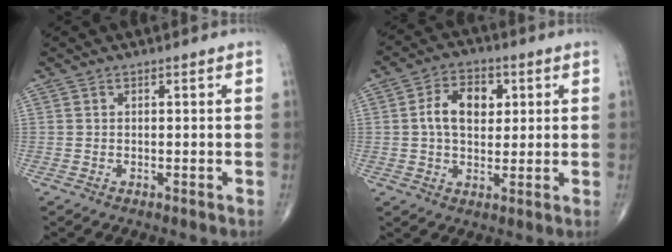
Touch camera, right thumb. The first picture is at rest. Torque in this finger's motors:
{"motor_torque": [0.35, 0.32, 0.71, 0.14, 0.07]}